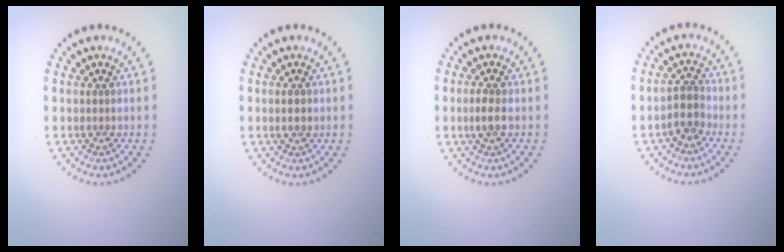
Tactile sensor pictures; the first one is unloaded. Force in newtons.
{"total": 0.9, "press": 0.9, "slide": 0.0}
{"total": 1.5, "press": 1.4, "slide": 0.3}
{"total": 2.2, "press": 1.9, "slide": 1.1}